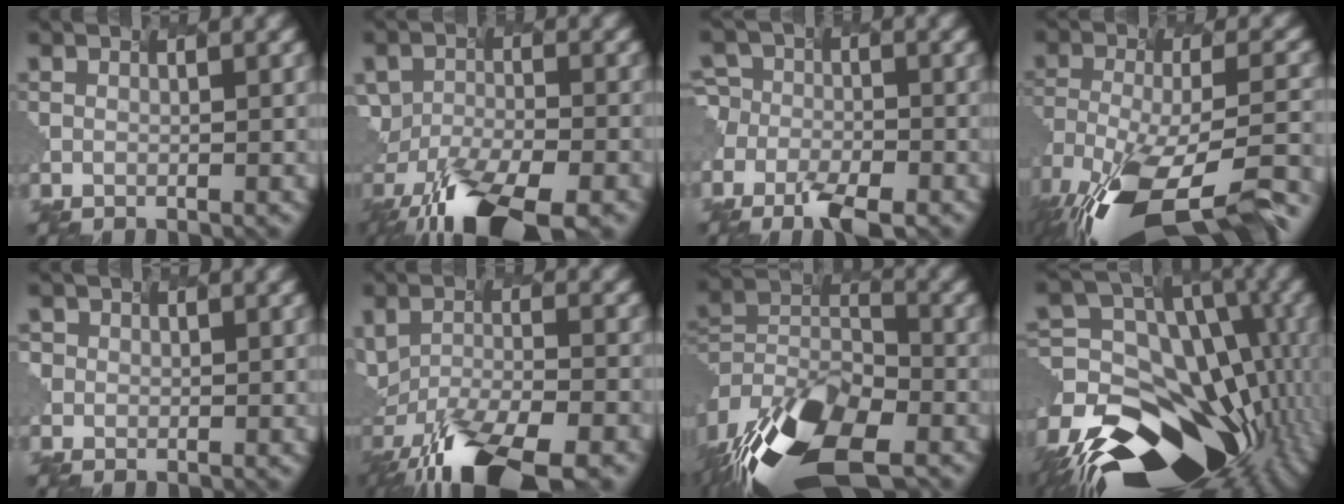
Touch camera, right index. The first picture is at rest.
{"total": 11.6, "force": [-8.5, 3.4, 7.1], "torque": [-0.164, -0.030, -0.123]}
{"total": 6.8, "force": [-5.2, 3.1, 3.0], "torque": [-0.073, -0.019, -0.070]}
{"total": 15.4, "force": [-11.0, 4.7, 9.7], "torque": [-0.236, -0.038, -0.135]}
{"total": 1.0, "force": [-0.2, 0.3, -1.0], "torque": [0.003, -0.002, 0.015]}
{"total": 11.3, "force": [-7.9, 2.6, 7.7], "torque": [-0.176, -0.024, -0.121]}
{"total": 15.3, "force": [-11.0, 7.2, 7.8], "torque": [-0.194, -0.022, -0.154]}
{"total": 18.0, "force": [-10.0, 11.1, 9.9], "torque": [-0.220, -0.004, -0.150]}